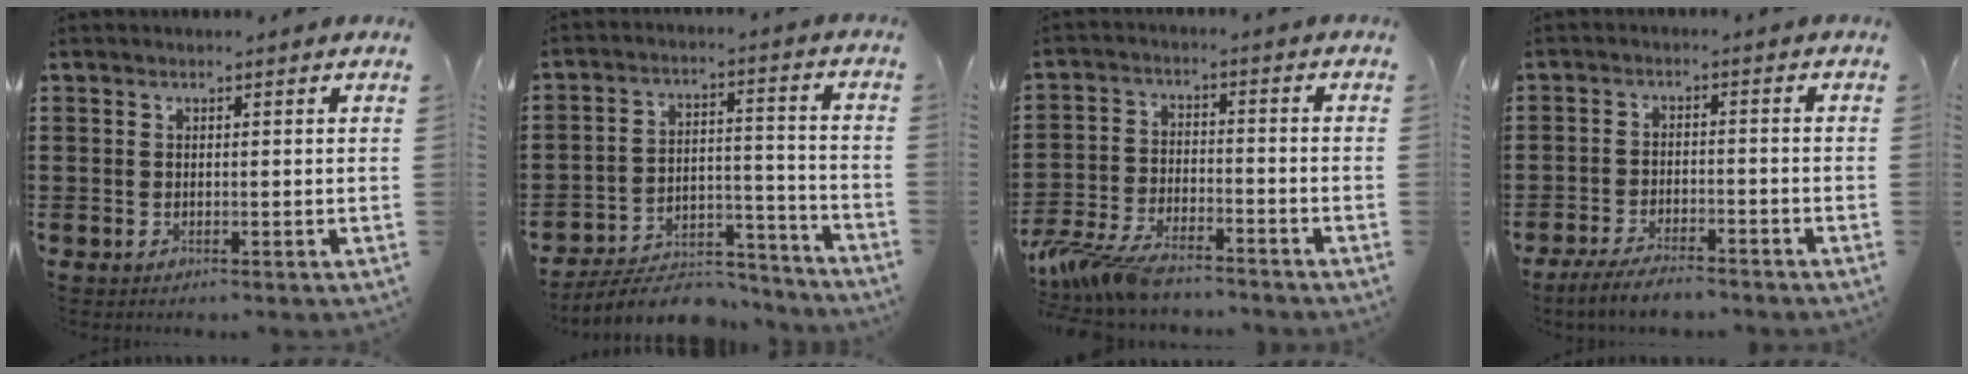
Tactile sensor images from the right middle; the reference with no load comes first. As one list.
[{"total": 7.7, "force": [-7.3, 1.8, 2.0], "torque": [-0.029, 0.019, -0.138]}, {"total": 7.1, "force": [-6.3, 1.4, 2.9], "torque": [-0.081, -0.003, -0.127]}, {"total": 4.4, "force": [-4.0, 0.6, 1.7], "torque": [-0.043, -0.005, -0.081]}]